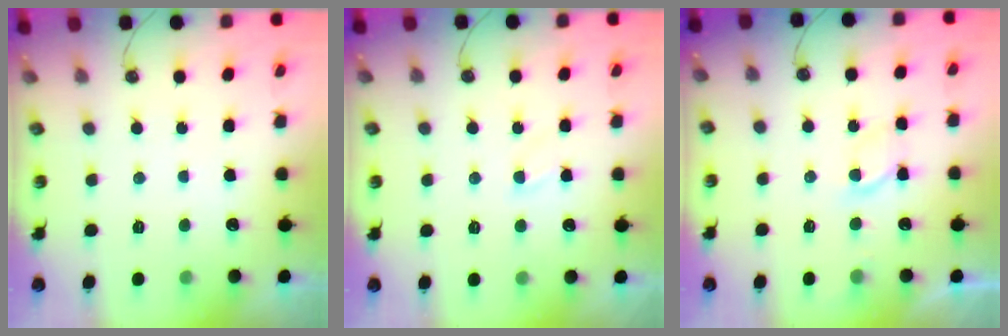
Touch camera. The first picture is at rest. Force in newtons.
{"total": 2.7, "press": 2.7, "slide": 0.4}
{"total": 4.2, "press": 4.2, "slide": 0.8}